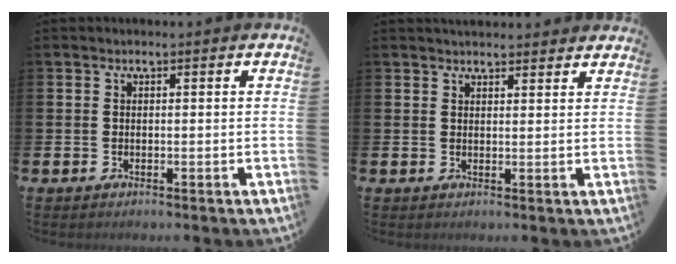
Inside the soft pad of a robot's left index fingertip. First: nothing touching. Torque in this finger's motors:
{"motor_torque": [1.01, -1.12, 0.22, 0.01]}